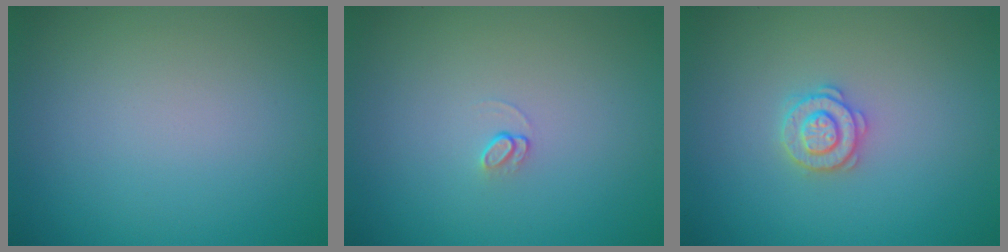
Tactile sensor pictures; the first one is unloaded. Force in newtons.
{"total": 0.8, "press": 0.5, "slide": 0.7}
{"total": 2.6, "press": 2.5, "slide": 0.5}